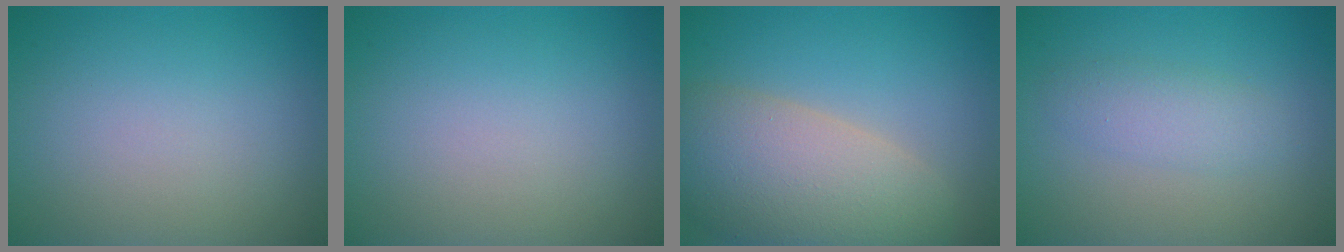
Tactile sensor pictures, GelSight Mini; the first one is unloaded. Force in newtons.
{"total": 0.0}
{"total": 9.2, "press": 9.1, "slide": 0.9}
{"total": 2.2, "press": 2.2, "slide": 0.2}